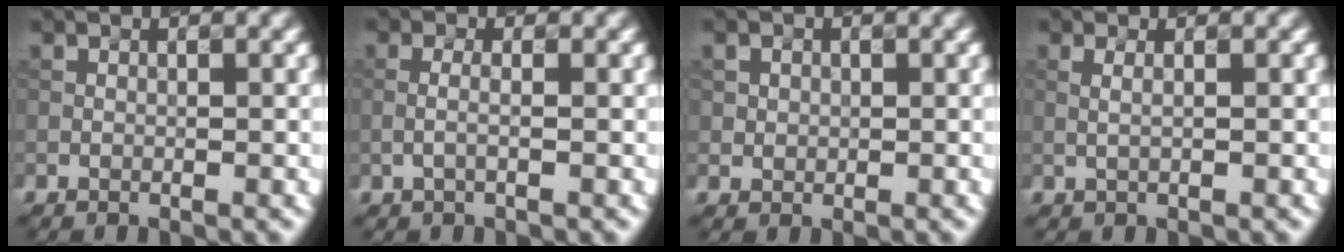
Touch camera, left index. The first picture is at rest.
{"total": 0.9, "force": [-0.2, 0.2, 0.8], "torque": [-0.022, 0.006, -0.005]}
{"total": 1.2, "force": [0.4, 1.1, -0.1], "torque": [0.003, 0.004, 0.011]}
{"total": 1.0, "force": [0.5, 0.4, 0.8], "torque": [-0.008, 0.000, -0.002]}